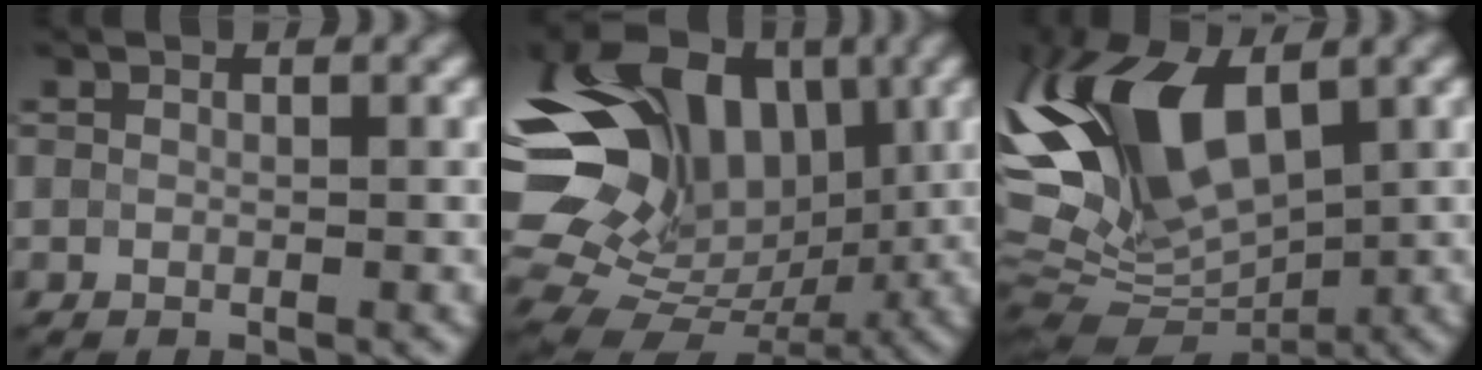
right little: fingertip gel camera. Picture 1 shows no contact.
{"total": 15.3, "force": [3.6, 10.4, 10.5], "torque": [-0.207, 0.033, 0.080]}
{"total": 11.8, "force": [2.8, 5.6, 10.0], "torque": [-0.205, 0.017, 0.041]}